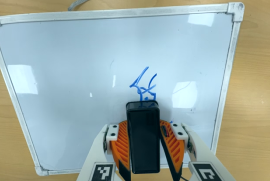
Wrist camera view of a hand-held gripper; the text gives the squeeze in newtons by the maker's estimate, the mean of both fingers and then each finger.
{"total": 12.0, "left": 13.3, "right": 10.6}